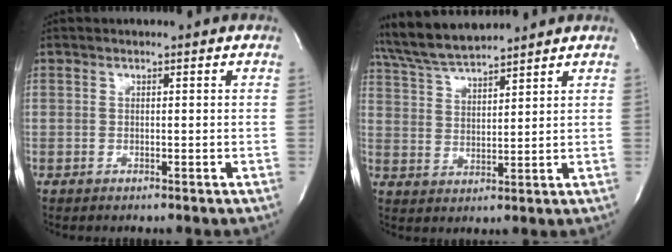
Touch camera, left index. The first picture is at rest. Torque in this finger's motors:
{"motor_torque": [0.19, -0.35, 0.16, 0.16]}